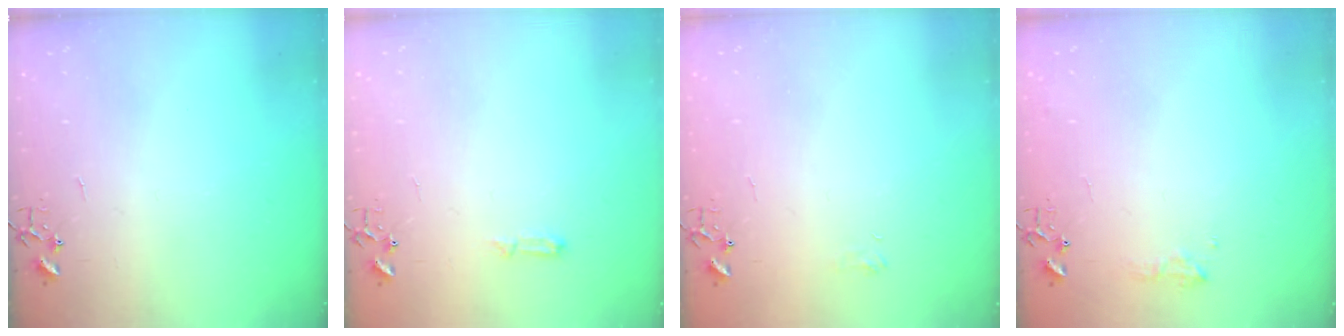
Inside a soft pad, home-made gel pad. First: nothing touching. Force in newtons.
{"total": 4.8, "press": 4.8, "slide": 0.5}
{"total": 5.1, "press": 5.1, "slide": 0.6}
{"total": 7.6, "press": 7.6, "slide": 0.8}